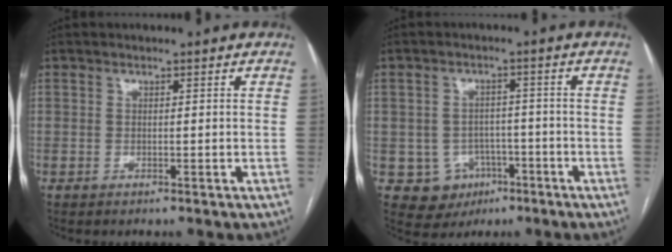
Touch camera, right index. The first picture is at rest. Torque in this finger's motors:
{"motor_torque": [-0.29, 0.03, -0.52, -0.21]}